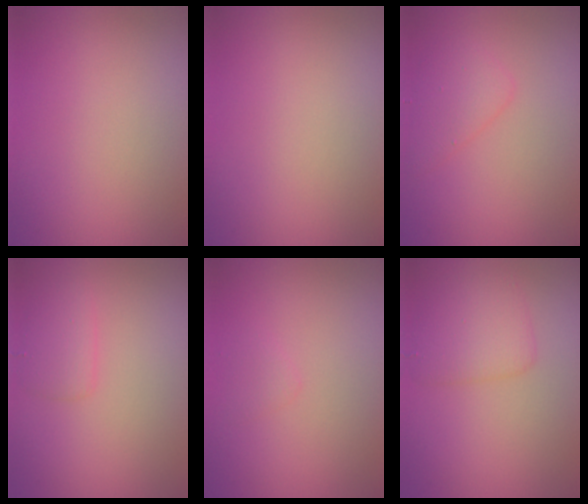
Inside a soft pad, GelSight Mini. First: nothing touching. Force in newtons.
{"total": 0.0}
{"total": 2.1, "press": 2.1, "slide": 0.2}
{"total": 1.8, "press": 1.8, "slide": 0.2}
{"total": 0.8, "press": 0.8, "slide": 0.0}
{"total": 3.0, "press": 3.0, "slide": 0.2}